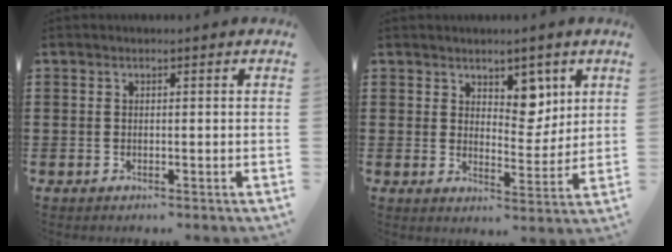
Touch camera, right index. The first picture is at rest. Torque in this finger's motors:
{"motor_torque": [-0.02, 0.31, 0.24, 0.01]}